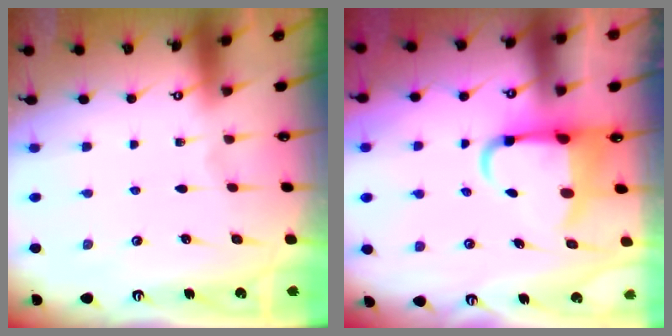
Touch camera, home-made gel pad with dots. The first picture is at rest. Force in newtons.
{"total": 6.1, "press": 5.9, "slide": 1.7}